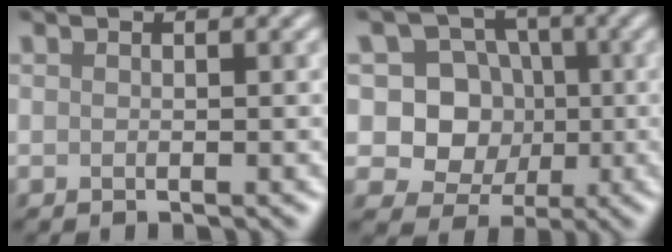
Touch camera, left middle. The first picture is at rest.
{"total": 8.7, "force": [1.2, 8.0, 3.1], "torque": [-0.062, 0.036, -0.002]}